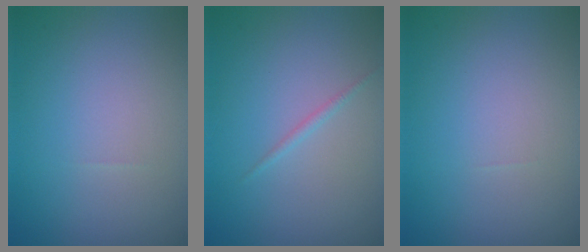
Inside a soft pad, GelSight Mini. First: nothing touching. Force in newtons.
{"total": 0.6, "press": 0.6, "slide": 0.0}
{"total": 0.0}